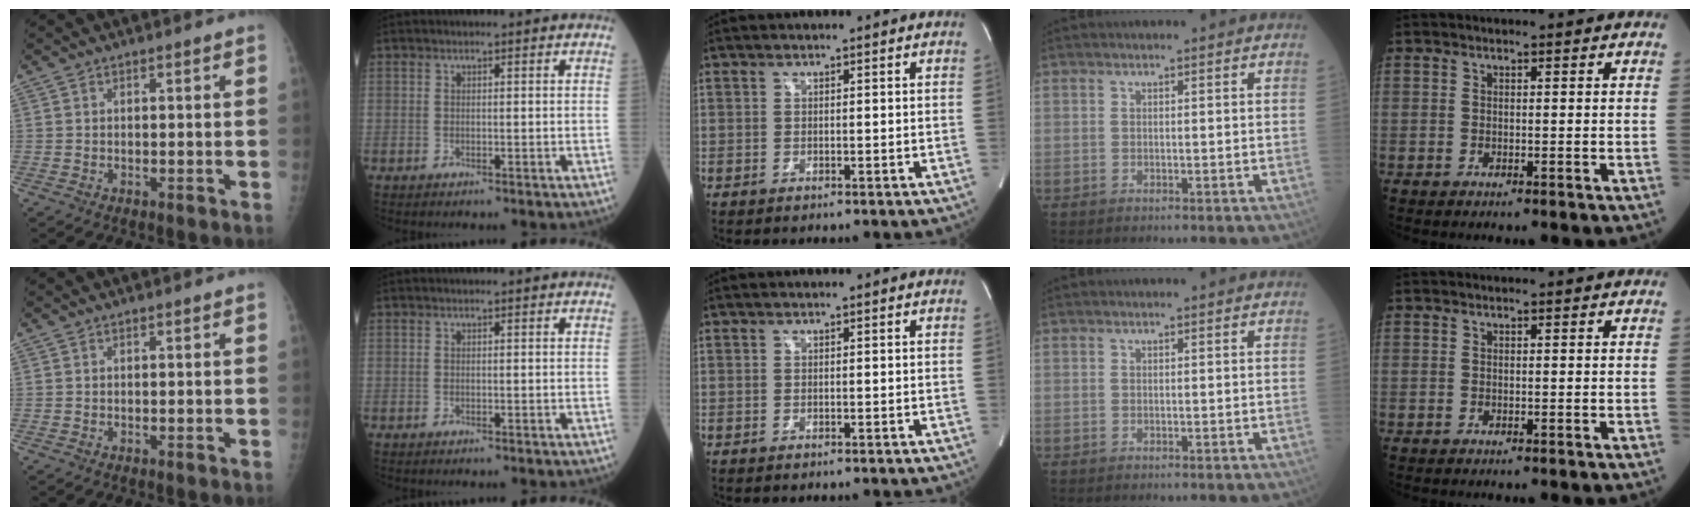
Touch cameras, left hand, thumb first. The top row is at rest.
{}